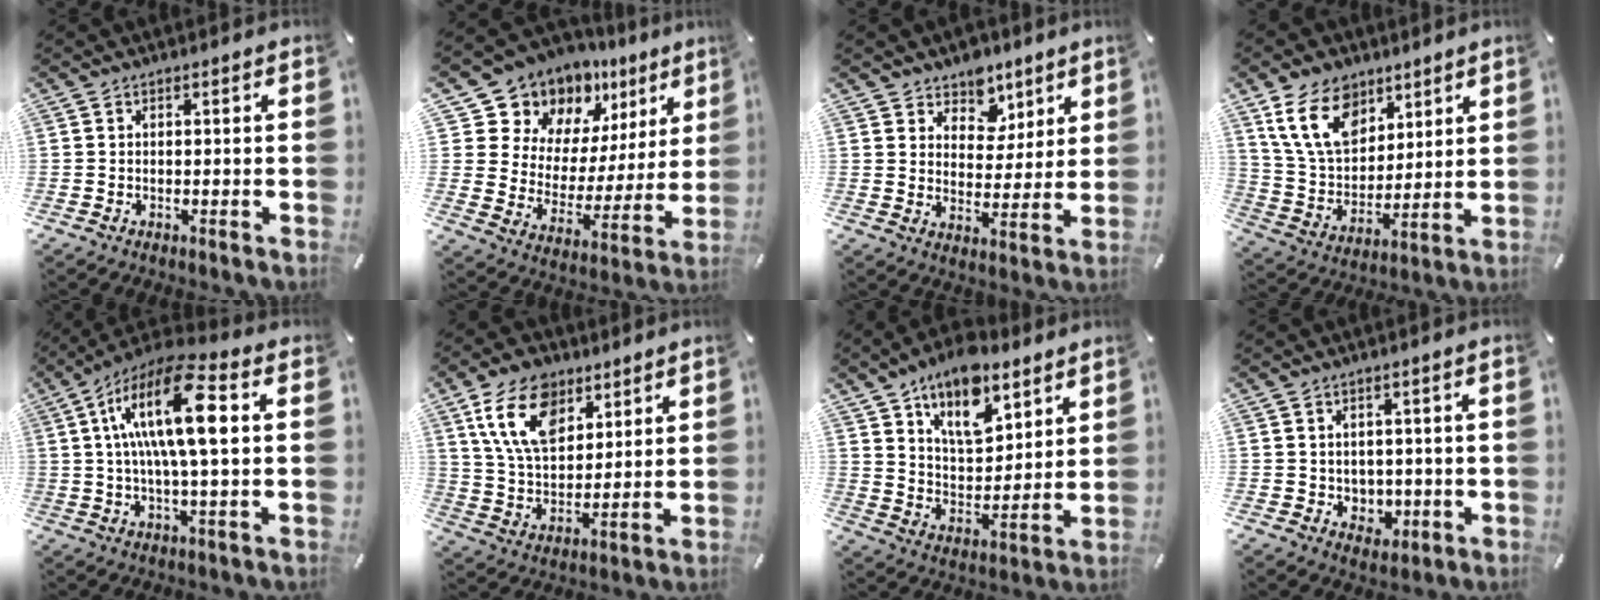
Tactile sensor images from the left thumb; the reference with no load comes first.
{"total": 12.5, "force": [10.4, 7.0, 0.1], "torque": [-0.018, -0.113, 0.187]}
{"total": 7.9, "force": [5.3, 5.9, 0.2], "torque": [-0.005, -0.049, 0.095]}
{"total": 15.2, "force": [8.5, 10.3, 7.3], "torque": [-0.156, -0.033, 0.164]}
{"total": 18.1, "force": [3.5, 5.5, 16.9], "torque": [-0.333, -0.001, 0.047]}
{"total": 14.1, "force": [7.7, 8.7, 7.9], "torque": [-0.167, -0.017, 0.144]}
{"total": 15.0, "force": [10.4, 7.5, 7.7], "torque": [-0.137, -0.056, 0.187]}
{"total": 4.3, "force": [0.5, 4.2, 0.9], "torque": [-0.001, -0.002, 0.008]}